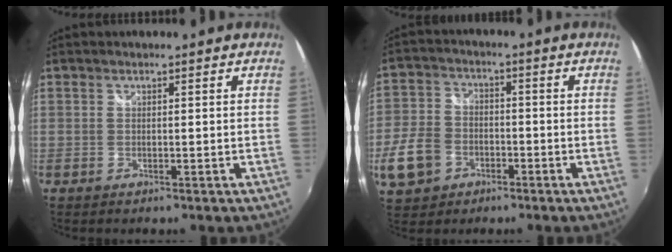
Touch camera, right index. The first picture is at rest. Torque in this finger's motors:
{"motor_torque": [-0.11, -0.15, -0.50, -0.21]}